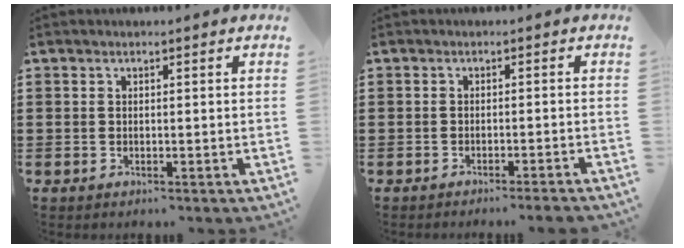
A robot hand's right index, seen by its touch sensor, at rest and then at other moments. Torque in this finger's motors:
{"motor_torque": [0.32, -0.10, 0.05, -0.02]}